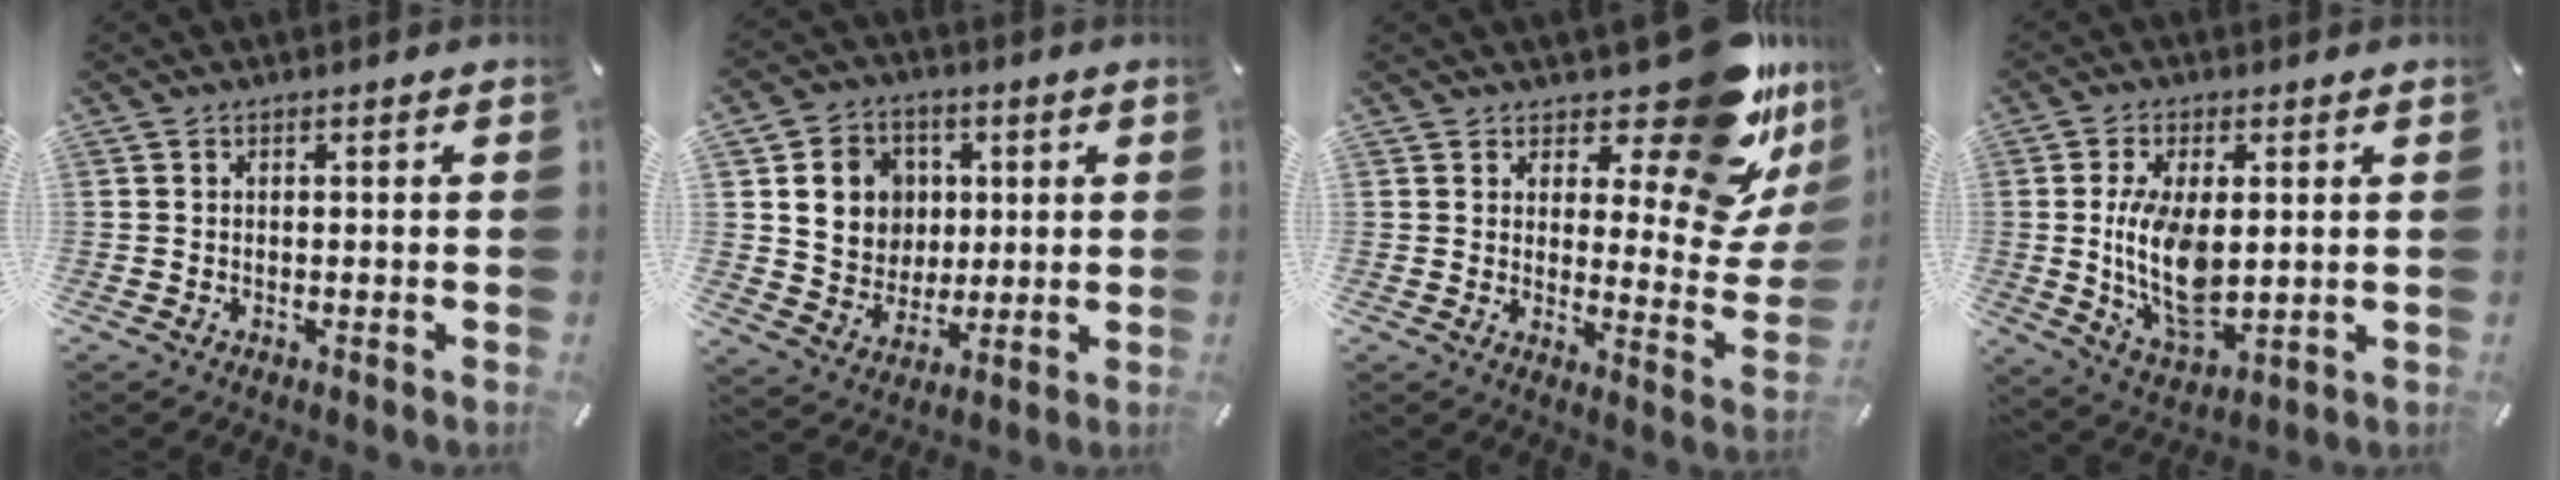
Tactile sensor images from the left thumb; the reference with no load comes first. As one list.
[{"total": 11.6, "force": [2.5, 10.6, 4.0], "torque": [-0.060, 0.004, 0.055]}, {"total": 16.9, "force": [11.5, 5.9, 10.9], "torque": [-0.129, -0.108, 0.186]}, {"total": 12.7, "force": [0.8, 6.8, 10.7], "torque": [-0.226, -0.019, 0.011]}]